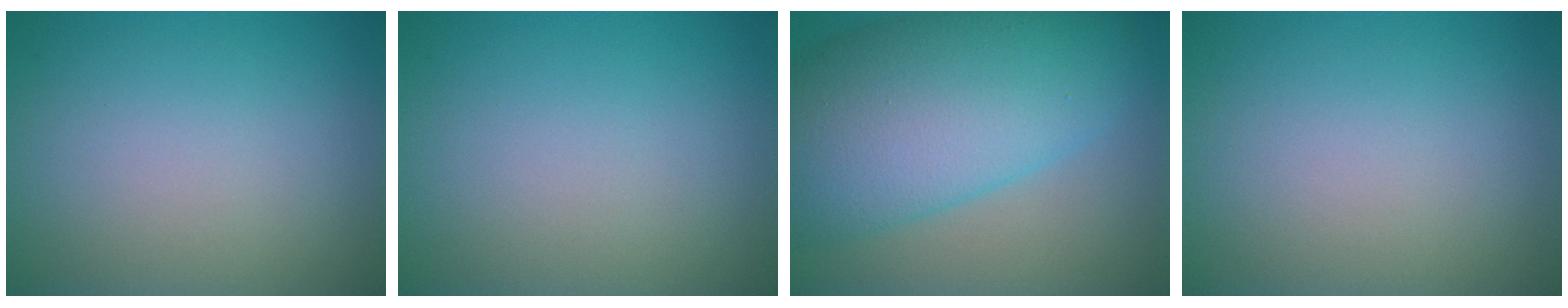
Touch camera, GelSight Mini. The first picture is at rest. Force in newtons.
{"total": 0.0}
{"total": 13.3, "press": 13.3, "slide": 0.3}
{"total": 0.0}